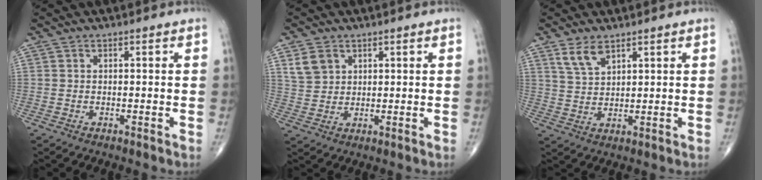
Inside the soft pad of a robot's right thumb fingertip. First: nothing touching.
{"total": 4.8, "force": [2.5, 3.6, 2.1], "torque": [-0.029, -0.010, 0.054]}
{"total": 4.9, "force": [3.3, 2.2, 2.9], "torque": [-0.052, -0.016, 0.071]}